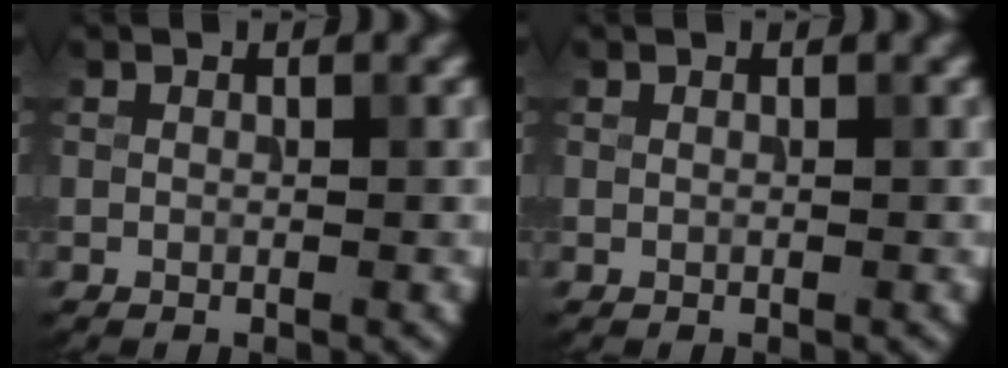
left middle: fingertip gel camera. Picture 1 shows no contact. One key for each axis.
{"total": 0.0}